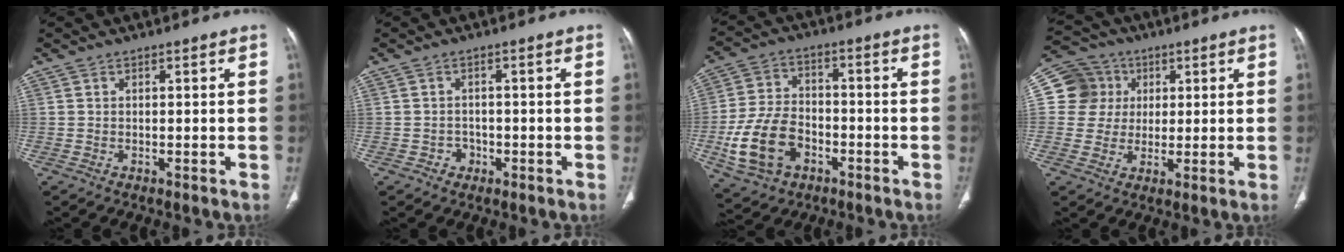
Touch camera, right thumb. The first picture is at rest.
{"total": 2.0, "force": [-1.0, 1.7, 0.3], "torque": [0.005, 0.009, -0.017]}
{"total": 13.2, "force": [-4.7, 9.2, 8.3], "torque": [-0.157, 0.023, -0.081]}
{"total": 9.3, "force": [1.8, 9.0, 1.3], "torque": [0.009, 0.011, 0.027]}